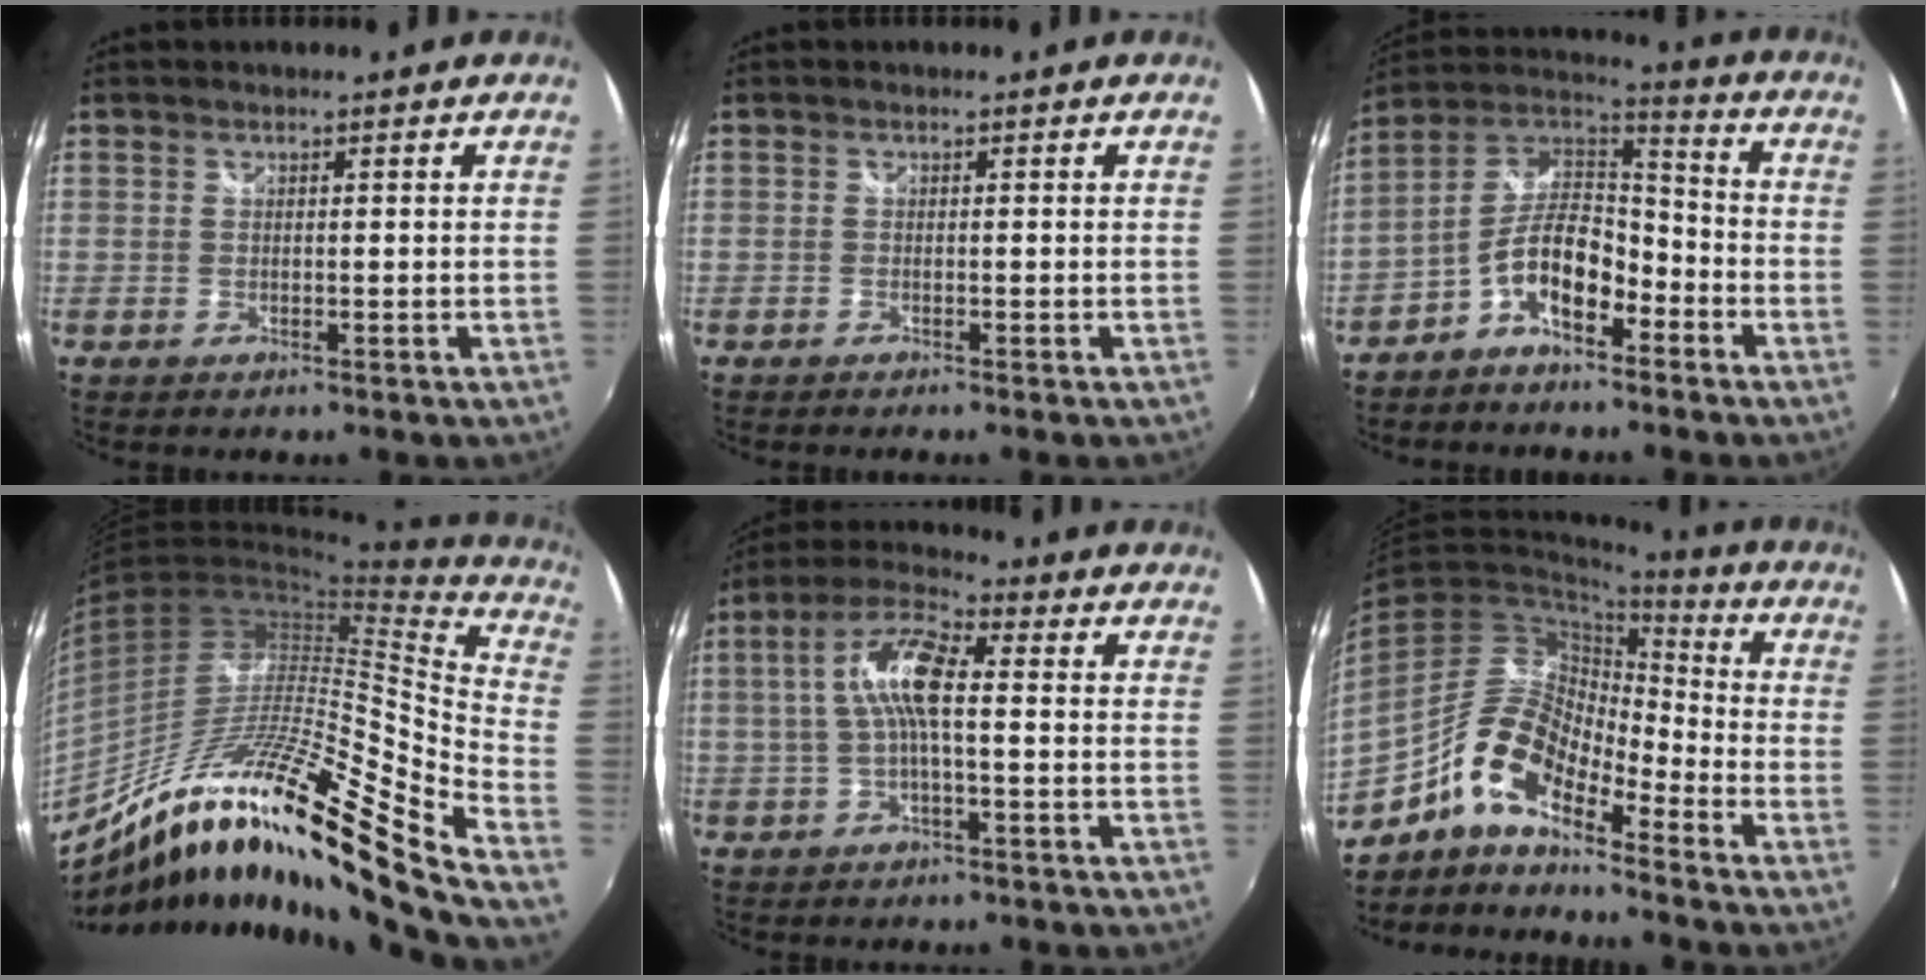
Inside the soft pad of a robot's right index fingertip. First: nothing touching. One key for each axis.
{"total": 0.6, "fx": -0.6, "fy": -0.1, "fz": 0.2, "tx": -0.001, "ty": -0.002, "tz": -0.011}
{"total": 10.9, "fx": -5.5, "fy": 5.1, "fz": 7.9, "tx": -0.164, "ty": 0.016, "tz": -0.102}
{"total": 25.5, "fx": -13.9, "fy": 3.3, "fz": 21.1, "tx": -0.317, "ty": -0.034, "tz": -0.254}
{"total": 8.9, "fx": 0.1, "fy": 2.2, "fz": 8.6, "tx": -0.178, "ty": 0.019, "tz": 0.000}
{"total": 12.1, "fx": -8.1, "fy": 4.1, "fz": 8.0, "tx": -0.148, "ty": 0.015, "tz": -0.161}